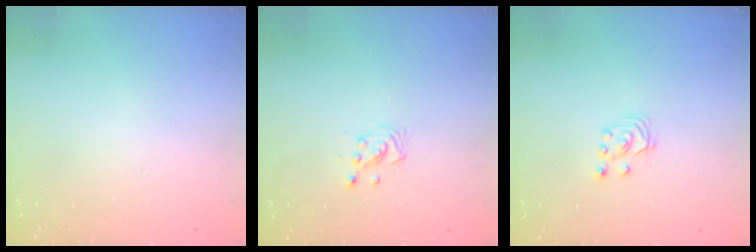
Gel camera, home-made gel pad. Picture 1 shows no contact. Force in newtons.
{"total": 3.0, "press": 2.9, "slide": 0.5}
{"total": 2.8, "press": 2.7, "slide": 0.7}